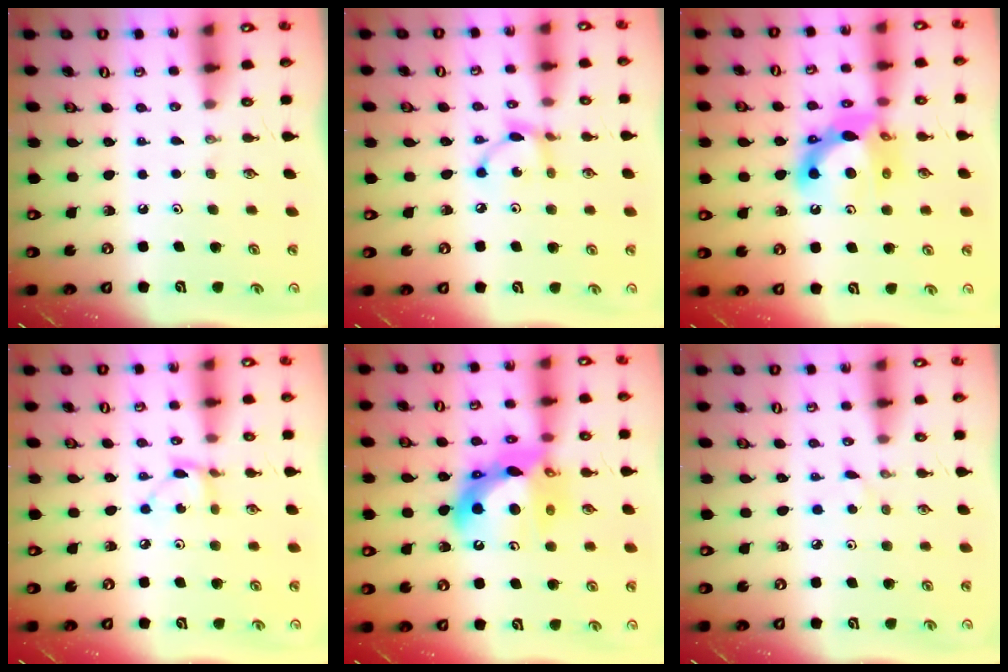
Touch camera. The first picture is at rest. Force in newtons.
{"total": 5.7, "press": 5.7, "slide": 0.2}
{"total": 13.5, "press": 13.5, "slide": 1.0}
{"total": 2.8, "press": 2.8, "slide": 0.2}
{"total": 16.6, "press": 16.5, "slide": 1.6}
{"total": 2.7, "press": 2.7, "slide": 0.3}